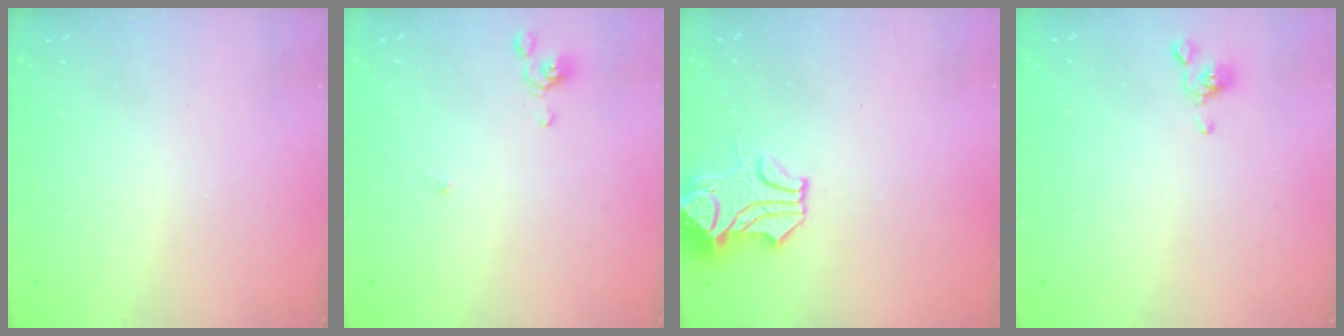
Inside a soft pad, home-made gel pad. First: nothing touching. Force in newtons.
{"total": 0.0}
{"total": 1.6, "press": 0.8, "slide": 1.3}
{"total": 2.5, "press": 2.5, "slide": 0.2}